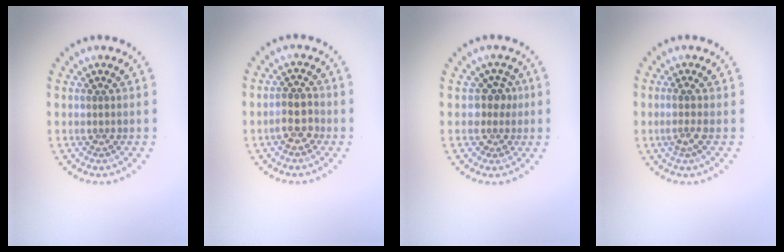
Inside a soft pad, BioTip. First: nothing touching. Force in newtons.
{"total": 2.5, "press": 2.4, "slide": 0.7}
{"total": 2.1, "press": 1.6, "slide": 1.4}
{"total": 1.4, "press": 1.1, "slide": 0.9}